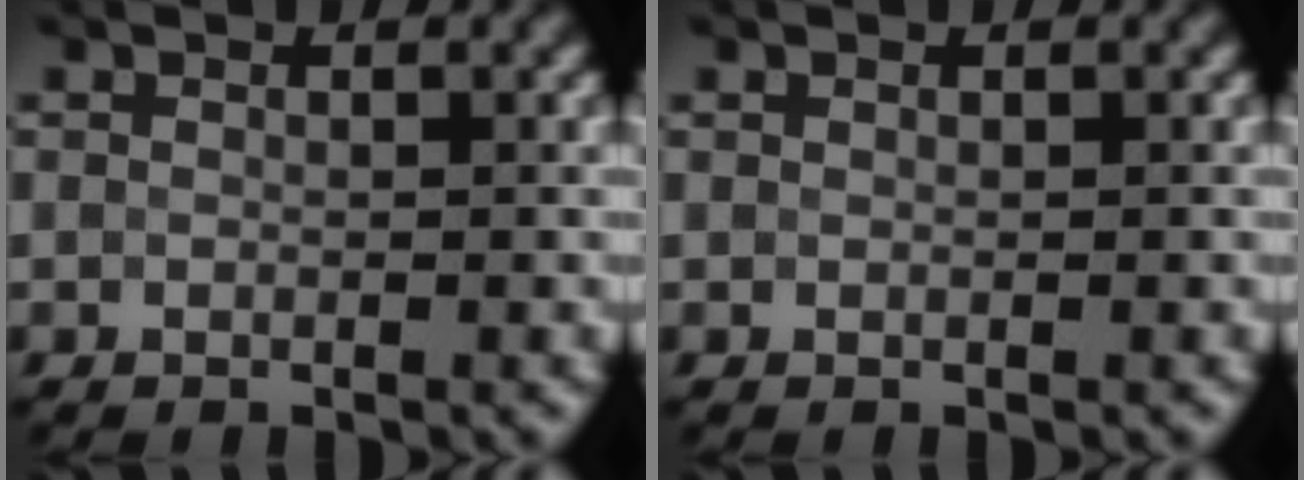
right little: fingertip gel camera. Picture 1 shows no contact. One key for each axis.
{"total": 0.0}